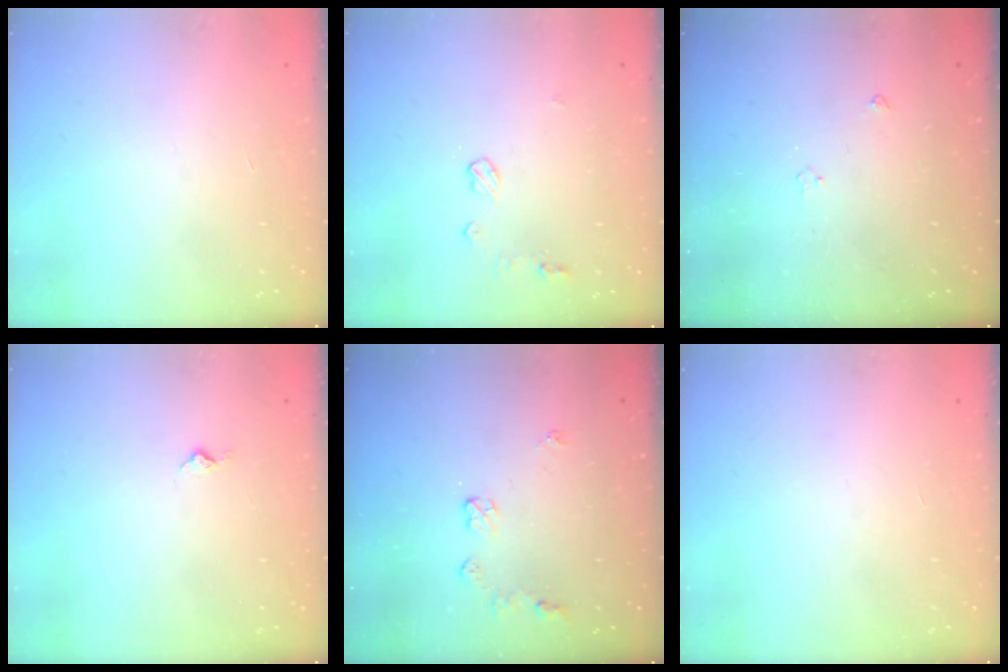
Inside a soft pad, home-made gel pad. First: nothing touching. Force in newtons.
{"total": 5.2, "press": 5.2, "slide": 0.4}
{"total": 3.0, "press": 2.9, "slide": 0.5}
{"total": 3.3, "press": 3.2, "slide": 0.5}
{"total": 5.3, "press": 5.2, "slide": 0.3}
{"total": 0.0}